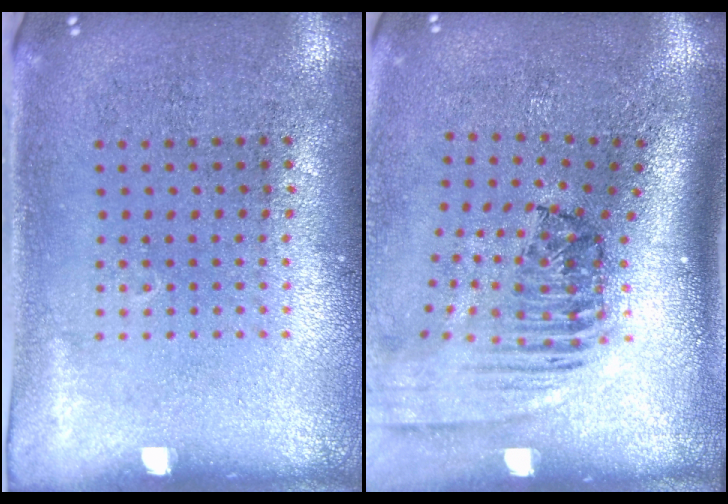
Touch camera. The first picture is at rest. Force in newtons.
{"total": 2.4, "press": 1.7, "slide": 1.7}